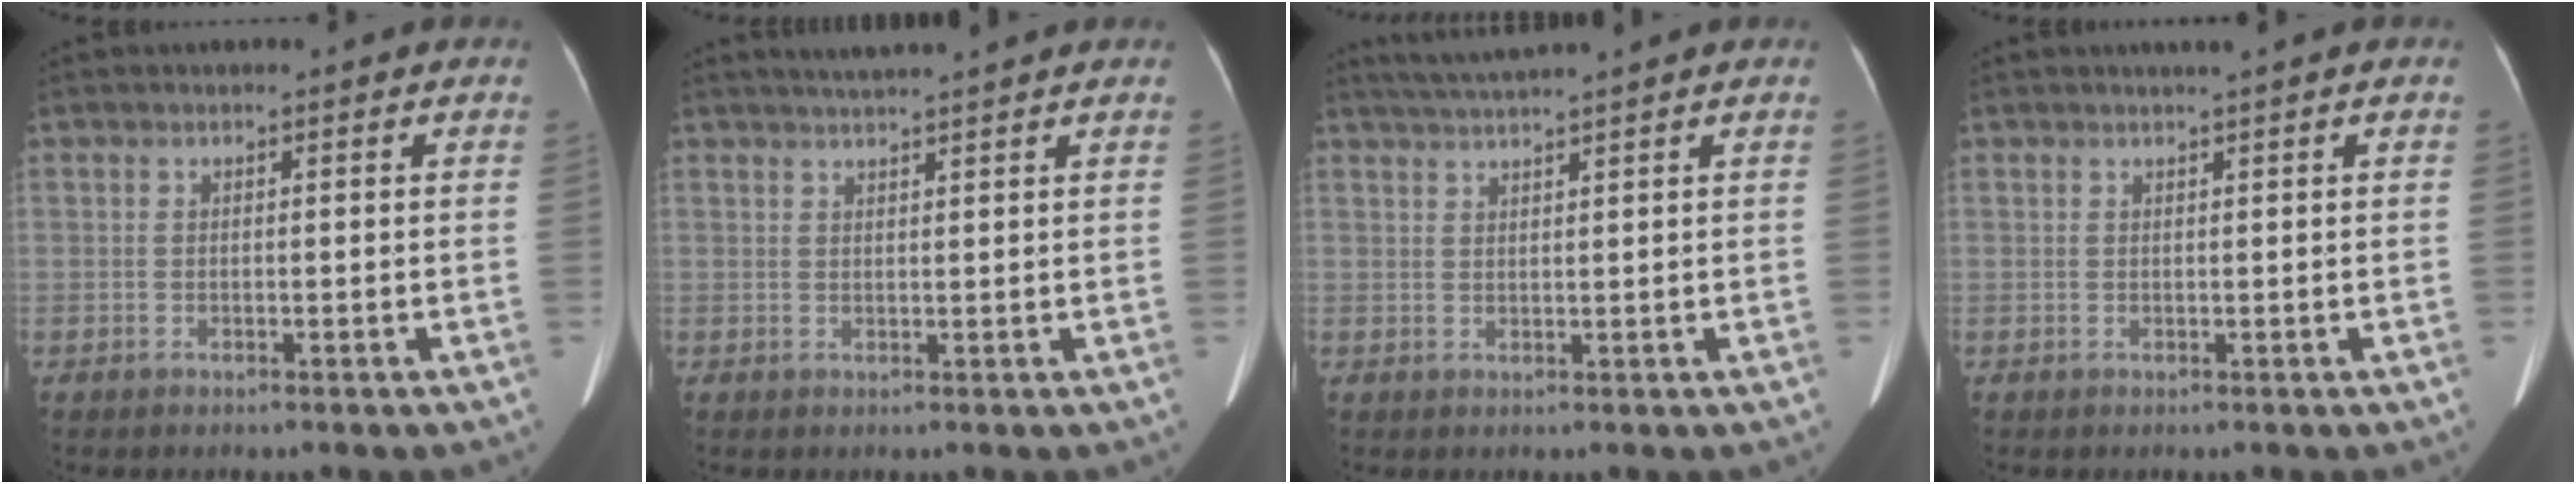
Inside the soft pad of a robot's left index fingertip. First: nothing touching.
{"total": 5.2, "force": [4.6, -0.7, 2.2], "torque": [-0.034, 0.023, 0.068]}
{"total": 4.9, "force": [4.3, -1.3, 2.0], "torque": [-0.035, 0.022, 0.078]}
{"total": 1.0, "force": [0.7, -0.3, 0.7], "torque": [-0.013, -0.001, 0.017]}